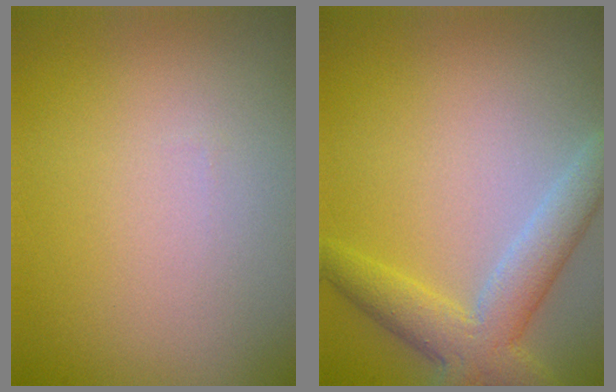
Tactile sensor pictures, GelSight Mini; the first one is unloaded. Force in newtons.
{"total": 4.9, "press": 4.9, "slide": 0.3}